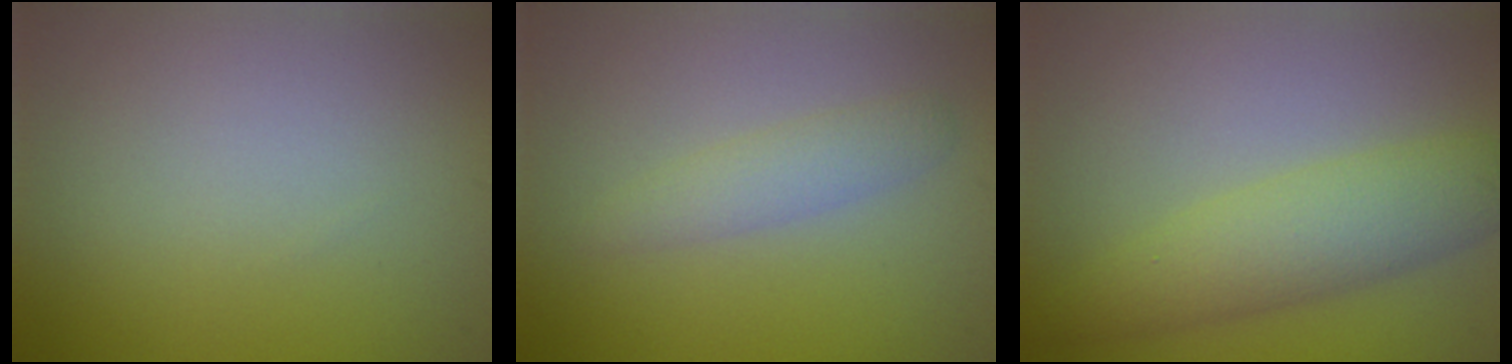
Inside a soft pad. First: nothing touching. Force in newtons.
{"total": 2.2, "press": 2.2, "slide": 0.1}
{"total": 5.0, "press": 5.0, "slide": 0.1}